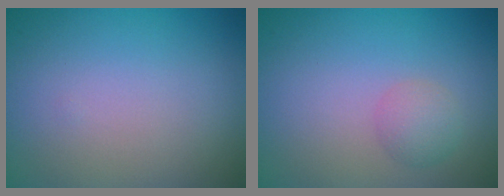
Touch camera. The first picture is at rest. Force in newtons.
{"total": 1.7, "press": 1.7, "slide": 0.1}